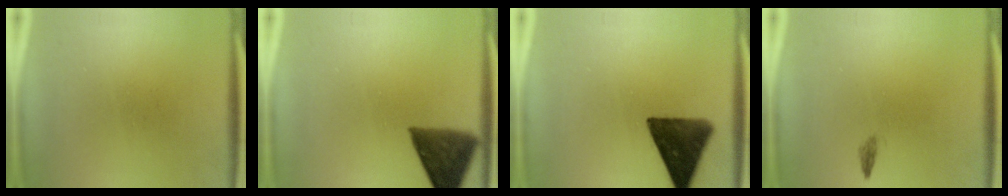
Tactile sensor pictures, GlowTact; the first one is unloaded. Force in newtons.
{"total": 10.3}
{"total": 12.6}
{"total": 0.8}